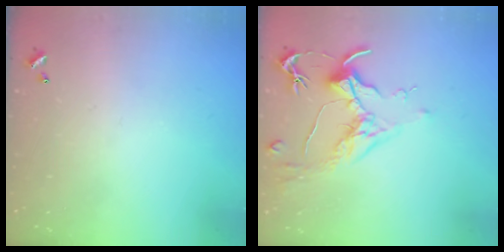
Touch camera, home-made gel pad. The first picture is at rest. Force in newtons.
{"total": 1.8, "press": 1.5, "slide": 0.9}